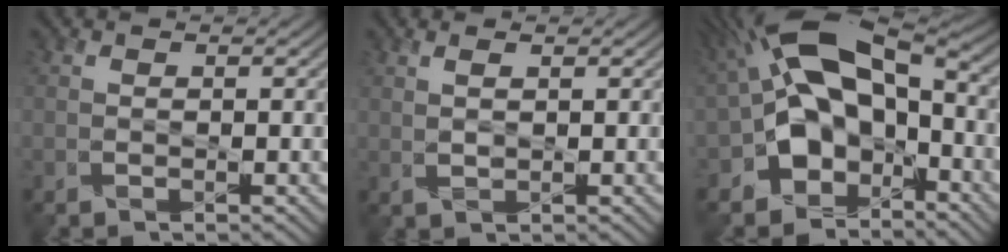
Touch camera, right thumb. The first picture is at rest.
{"total": 1.4, "force": [0.7, 0.4, 1.2], "torque": [-0.032, 0.000, 0.018]}
{"total": 16.3, "force": [-2.6, 10.4, 12.2], "torque": [-0.215, 0.010, -0.066]}